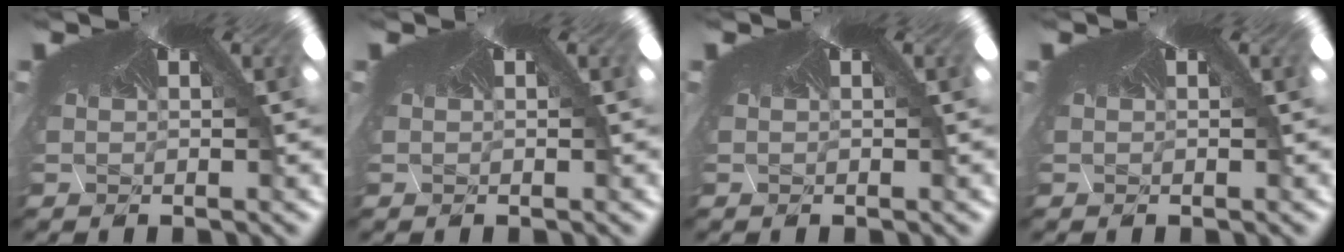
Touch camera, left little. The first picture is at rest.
{"total": 0.0}
{"total": 0.0}
{"total": 0.0}